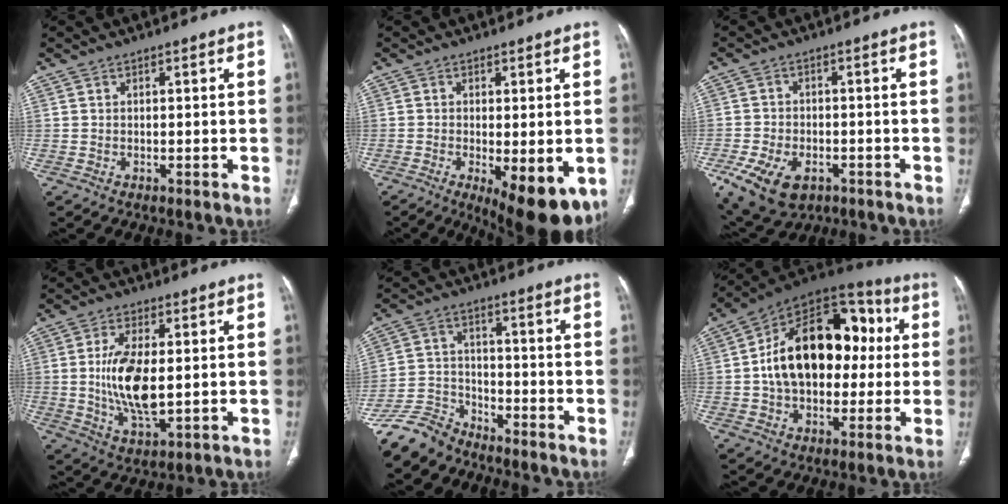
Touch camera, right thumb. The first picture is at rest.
{"total": 12.4, "force": [-4.3, 4.6, 10.7], "torque": [-0.143, -0.020, -0.053]}
{"total": 12.6, "force": [-6.1, 7.9, 7.8], "torque": [-0.151, 0.013, -0.093]}
{"total": 12.0, "force": [0.3, 5.3, 10.7], "torque": [-0.204, -0.016, 0.013]}
{"total": 8.1, "force": [-7.3, 3.5, 0.6], "torque": [-0.008, 0.044, -0.153]}
{"total": 24.0, "force": [1.8, 15.4, 18.3], "torque": [-0.267, 0.039, 0.024]}